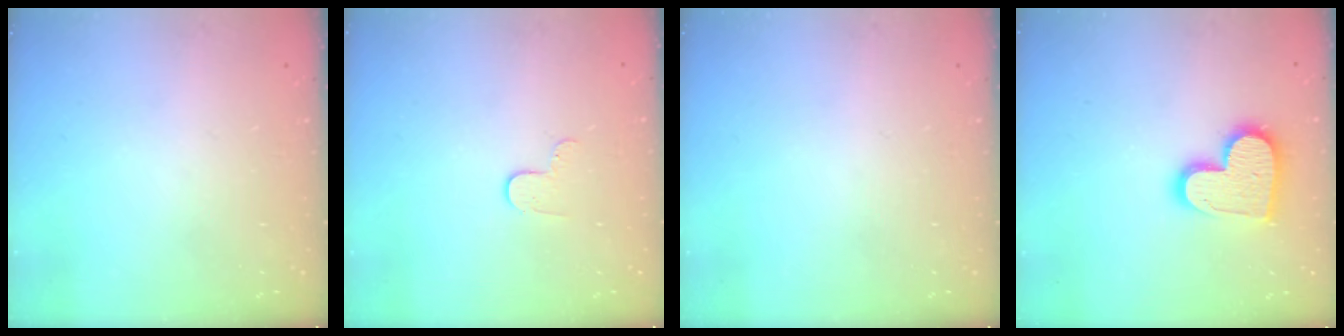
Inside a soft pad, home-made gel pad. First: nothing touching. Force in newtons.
{"total": 4.7, "press": 4.6, "slide": 0.5}
{"total": 0.0}
{"total": 14.5, "press": 14.5, "slide": 1.0}